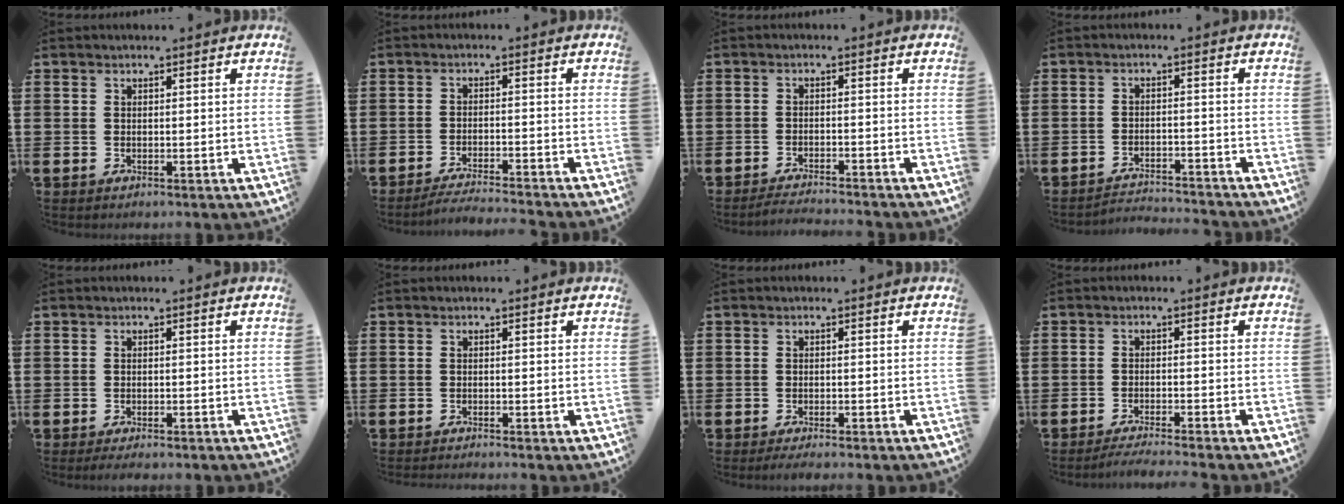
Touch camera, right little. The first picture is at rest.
{"total": 2.6, "force": [-2.5, -0.4, 0.6], "torque": [-0.010, 0.001, -0.051]}
{"total": 1.9, "force": [-1.9, -0.2, 0.3], "torque": [-0.006, 0.003, -0.038]}
{"total": 2.7, "force": [-2.7, -0.1, -0.1], "torque": [-0.004, 0.002, -0.059]}
{"total": 1.0, "force": [-0.9, 0.1, 0.4], "torque": [-0.008, -0.003, -0.017]}
{"total": 0.7, "force": [-0.6, -0.2, 0.0], "torque": [0.001, -0.002, -0.013]}
{"total": 1.1, "force": [-1.0, 0.0, 0.4], "torque": [-0.007, -0.002, -0.020]}
{"total": 2.0, "force": [-1.8, -0.3, 0.7], "torque": [-0.009, 0.003, -0.036]}